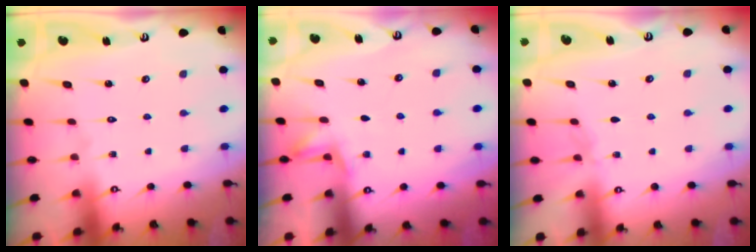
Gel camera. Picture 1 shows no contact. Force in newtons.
{"total": 4.0, "press": 3.8, "slide": 1.3}
{"total": 2.1, "press": 2.0, "slide": 0.4}